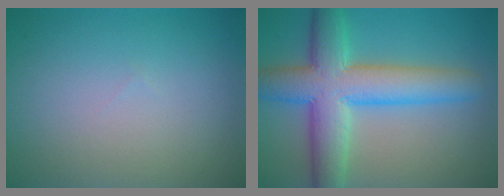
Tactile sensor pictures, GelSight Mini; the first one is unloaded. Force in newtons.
{"total": 9.0, "press": 9.0, "slide": 0.3}